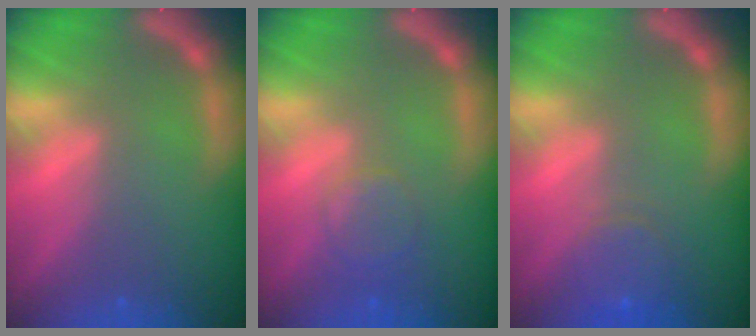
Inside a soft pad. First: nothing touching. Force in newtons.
{"total": 2.9}
{"total": 3.5}